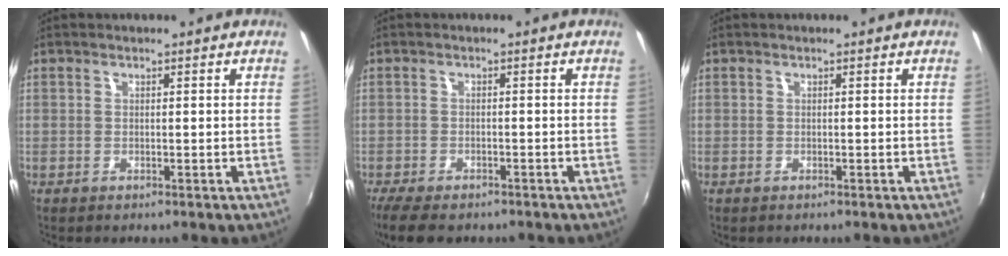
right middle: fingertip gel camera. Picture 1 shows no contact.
{"total": 8.2, "force": [-6.4, 2.8, 4.1], "torque": [-0.100, -0.032, -0.112]}
{"total": 0.0}